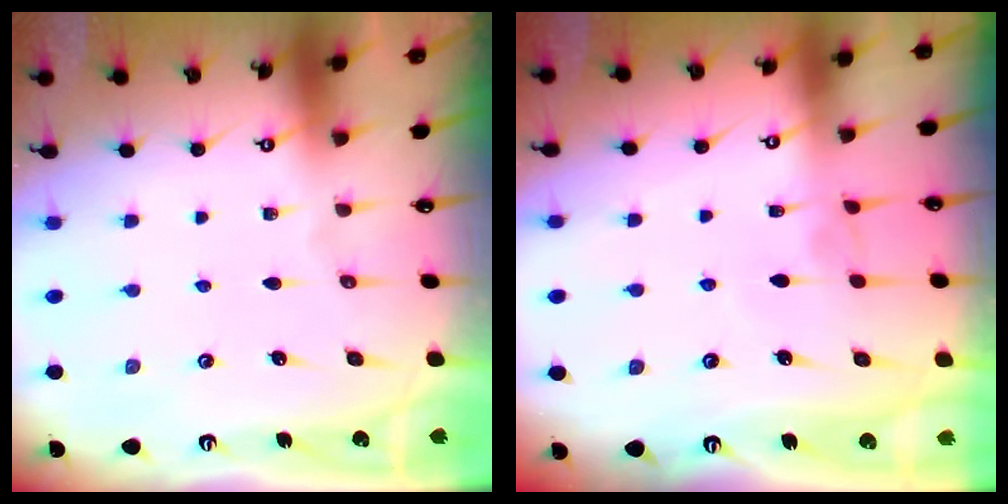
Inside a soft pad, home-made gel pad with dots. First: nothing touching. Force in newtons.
{"total": 2.9, "press": 2.9, "slide": 0.3}